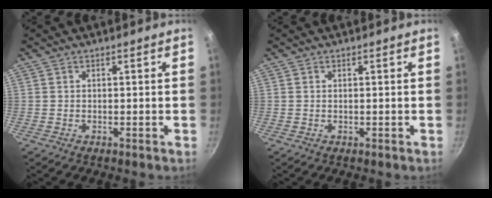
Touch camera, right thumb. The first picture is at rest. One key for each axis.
{"total": 0.0}